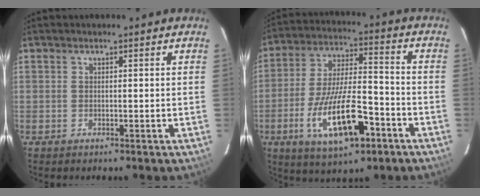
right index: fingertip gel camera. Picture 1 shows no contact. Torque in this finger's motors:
{"motor_torque": [1.14, -1.00, 0.70, 0.19]}